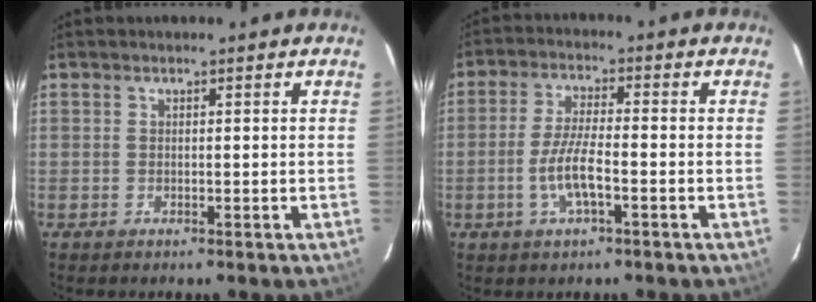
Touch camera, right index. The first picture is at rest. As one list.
[{"total": 6.8, "force": [-2.5, 1.3, 6.1], "torque": [-0.126, -0.001, -0.049]}]